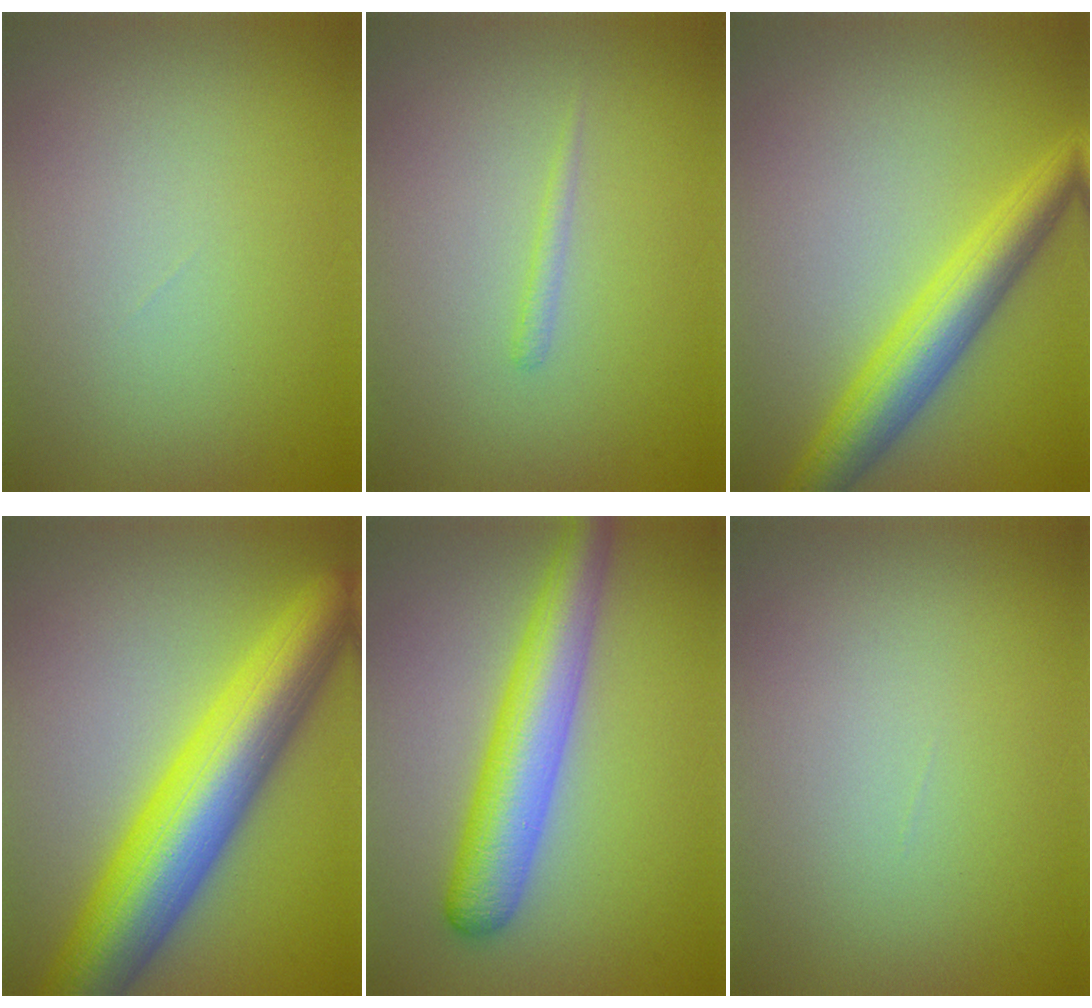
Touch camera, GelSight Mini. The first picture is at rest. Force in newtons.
{"total": 0.8, "press": 0.8, "slide": 0.1}
{"total": 5.6, "press": 5.6, "slide": 0.1}
{"total": 11.0, "press": 11.0, "slide": 0.2}
{"total": 6.2, "press": 6.2, "slide": 0.1}
{"total": 0.0}